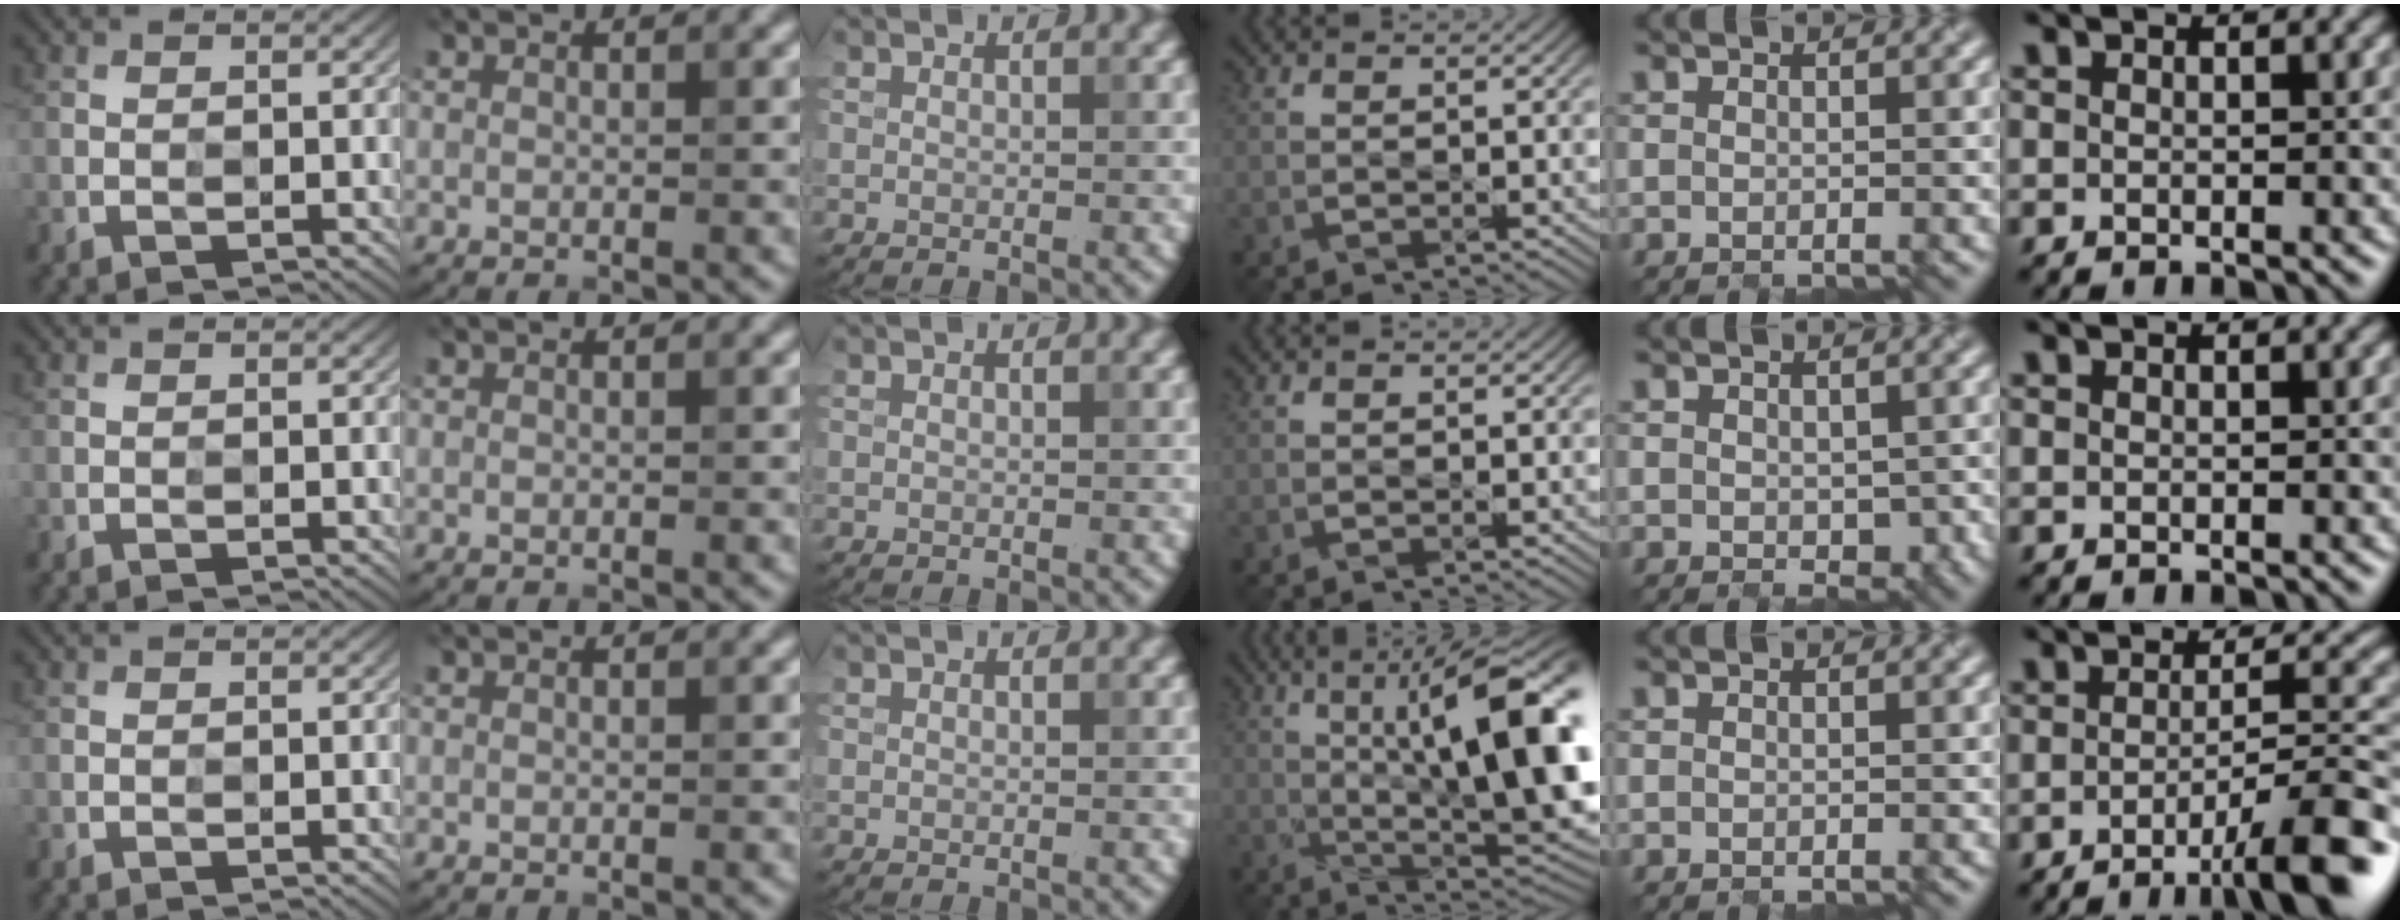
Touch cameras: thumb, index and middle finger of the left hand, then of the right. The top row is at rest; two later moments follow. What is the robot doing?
{"motion": "open", "object": "pencil case"}